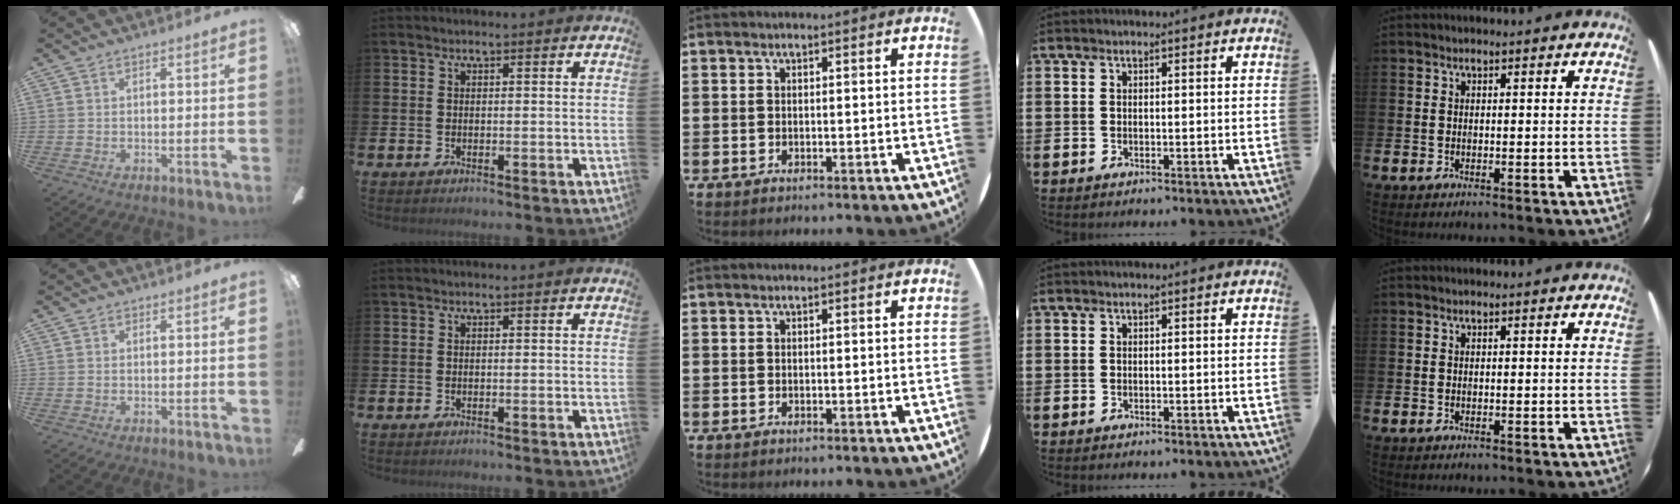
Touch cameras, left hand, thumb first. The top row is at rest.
{}